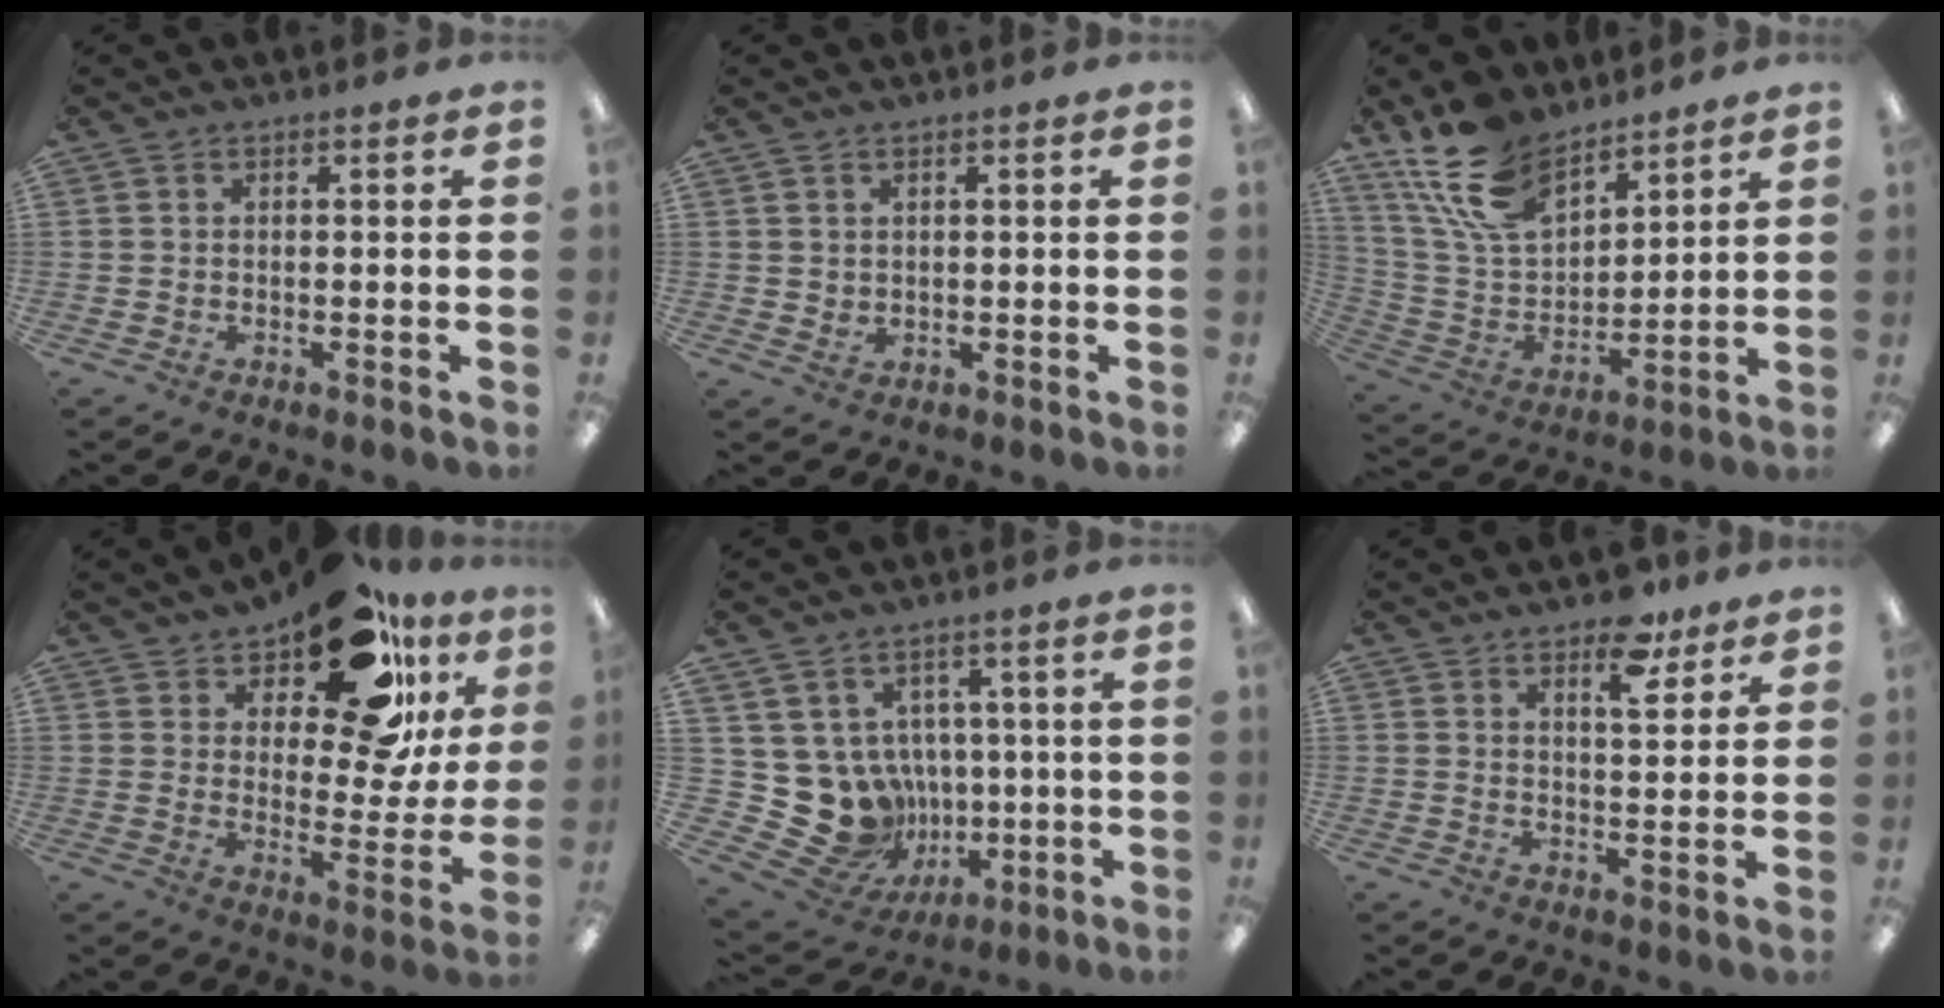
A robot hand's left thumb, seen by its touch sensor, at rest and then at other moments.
{"total": 1.8, "force": [1.3, 1.2, 0.3], "torque": [0.001, -0.003, 0.023]}
{"total": 18.2, "force": [12.1, 9.3, 9.8], "torque": [-0.214, -0.046, 0.227]}
{"total": 19.4, "force": [14.0, 7.2, 11.4], "torque": [-0.177, -0.091, 0.233]}
{"total": 14.4, "force": [-1.7, 13.6, 4.6], "torque": [-0.115, -0.017, 0.005]}
{"total": 9.2, "force": [6.1, 4.1, 5.5], "torque": [-0.060, -0.034, 0.098]}